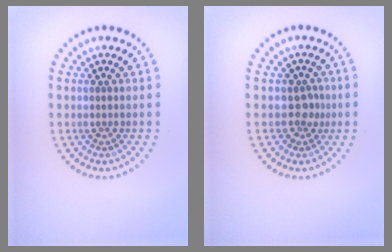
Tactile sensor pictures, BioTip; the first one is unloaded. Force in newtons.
{"total": 1.9, "press": 1.4, "slide": 1.2}